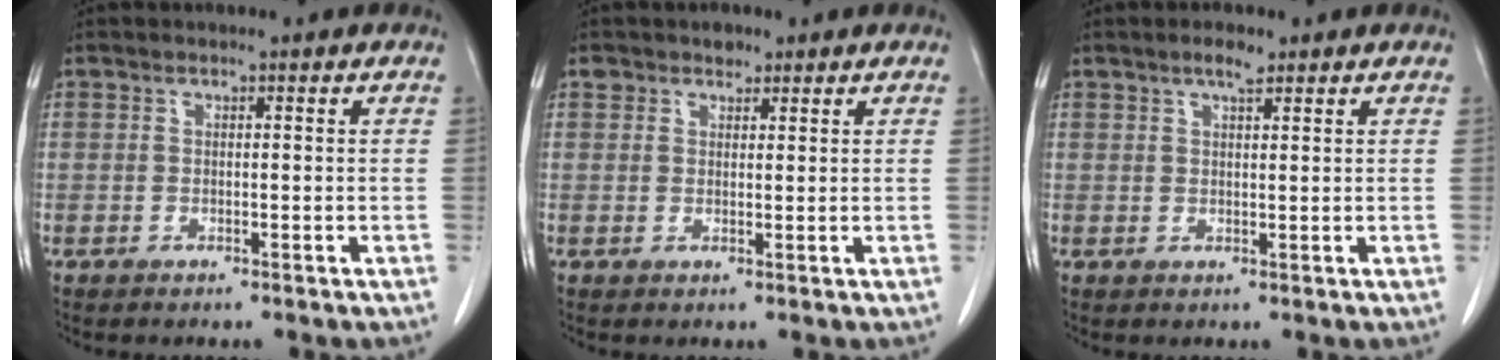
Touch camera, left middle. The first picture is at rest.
{"total": 1.8, "force": [1.2, 1.3, 0.3], "torque": [-0.001, 0.002, 0.017]}
{"total": 2.2, "force": [1.5, 0.5, 1.4], "torque": [-0.028, 0.002, 0.026]}